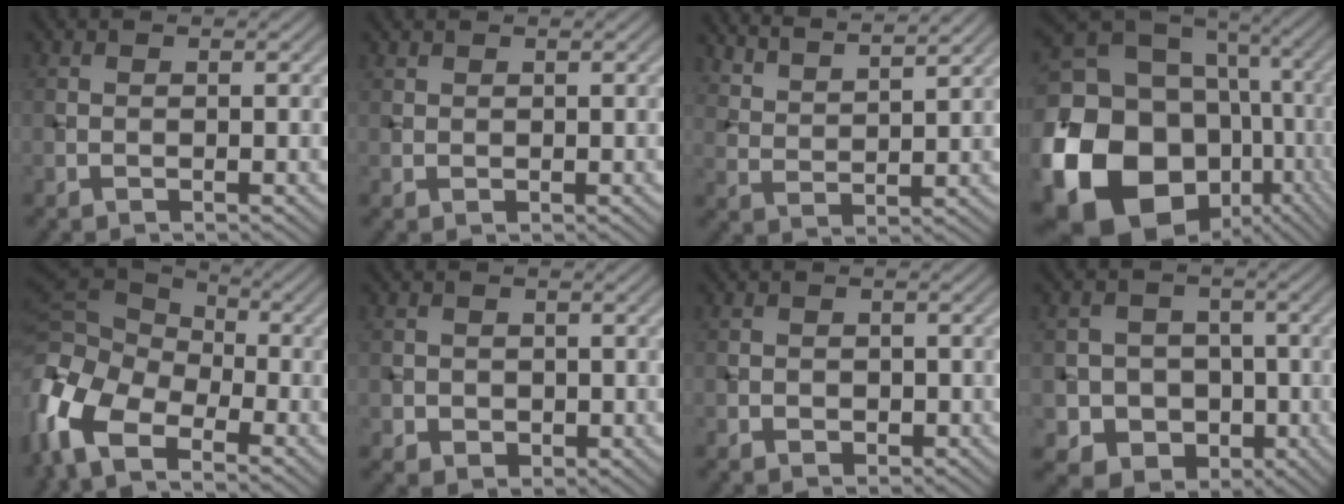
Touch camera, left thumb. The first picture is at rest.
{"total": 1.0, "force": [0.7, 0.6, 0.1], "torque": [-0.005, 0.000, 0.018]}
{"total": 7.1, "force": [6.2, 1.3, 3.3], "torque": [-0.065, 0.001, 0.116]}
{"total": 24.9, "force": [-6.4, 20.6, 12.4], "torque": [-0.308, -0.040, -0.126]}
{"total": 14.1, "force": [-5.9, 8.3, 9.8], "torque": [-0.264, -0.030, -0.096]}
{"total": 2.3, "force": [-0.2, 2.2, 0.9], "torque": [-0.022, -0.011, -0.004]}
{"total": 1.3, "force": [-0.4, 1.1, 0.6], "torque": [-0.009, -0.004, -0.007]}
{"total": 7.7, "force": [-1.9, 7.2, 2.3], "torque": [-0.060, -0.007, -0.058]}